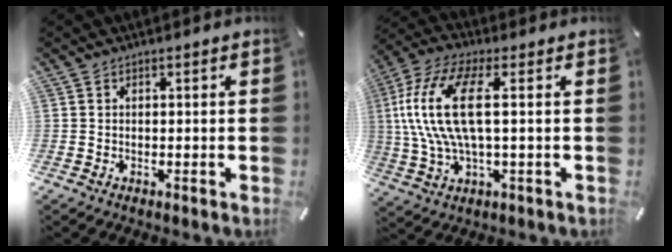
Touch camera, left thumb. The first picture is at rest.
{"total": 15.7, "force": [2.3, 6.2, 14.2], "torque": [-0.312, -0.013, 0.034]}